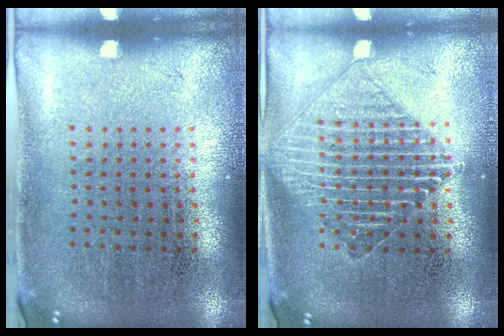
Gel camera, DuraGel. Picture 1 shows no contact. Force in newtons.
{"total": 1.7, "press": 1.7, "slide": 0.2}